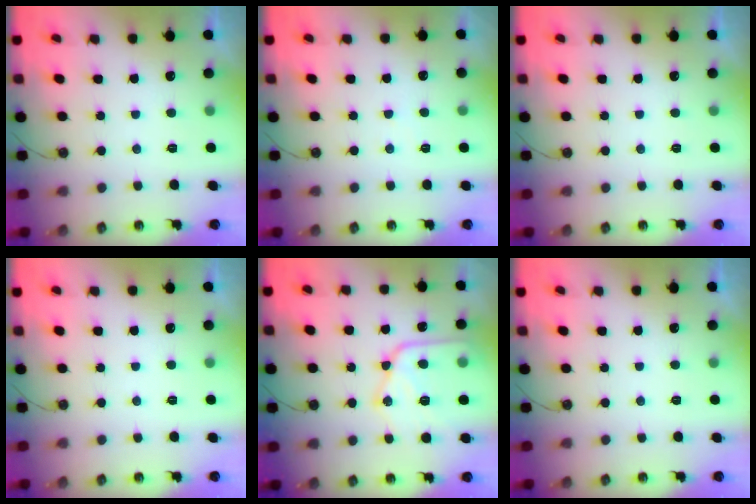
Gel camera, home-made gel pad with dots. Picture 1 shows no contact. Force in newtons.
{"total": 2.6, "press": 2.6, "slide": 0.4}
{"total": 0.0}
{"total": 0.0}
{"total": 16.0, "press": 15.9, "slide": 1.3}
{"total": 0.0}